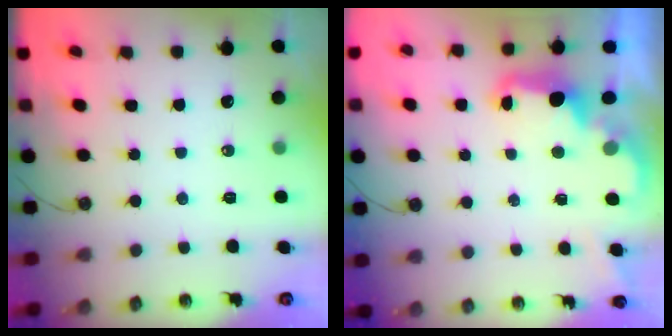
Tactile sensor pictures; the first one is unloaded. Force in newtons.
{"total": 2.9, "press": 2.8, "slide": 0.9}